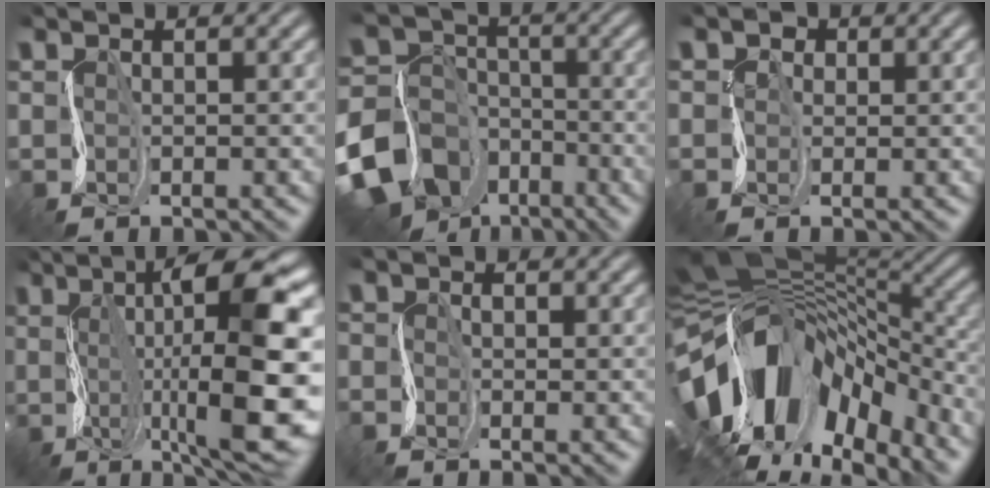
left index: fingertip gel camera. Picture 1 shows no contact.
{"total": 15.5, "force": [-9.3, 11.6, 4.4], "torque": [-0.112, -0.052, -0.180]}
{"total": 0.9, "force": [-0.1, 0.7, -0.4], "torque": [0.001, -0.001, -0.002]}
{"total": 15.6, "force": [0.5, 3.9, 15.1], "torque": [-0.213, 0.012, 0.016]}
{"total": 1.1, "force": [-1.1, 0.2, 0.2], "torque": [-0.001, -0.003, -0.022]}
{"total": 15.3, "force": [-4.7, 8.7, 11.8], "torque": [-0.218, 0.001, -0.076]}